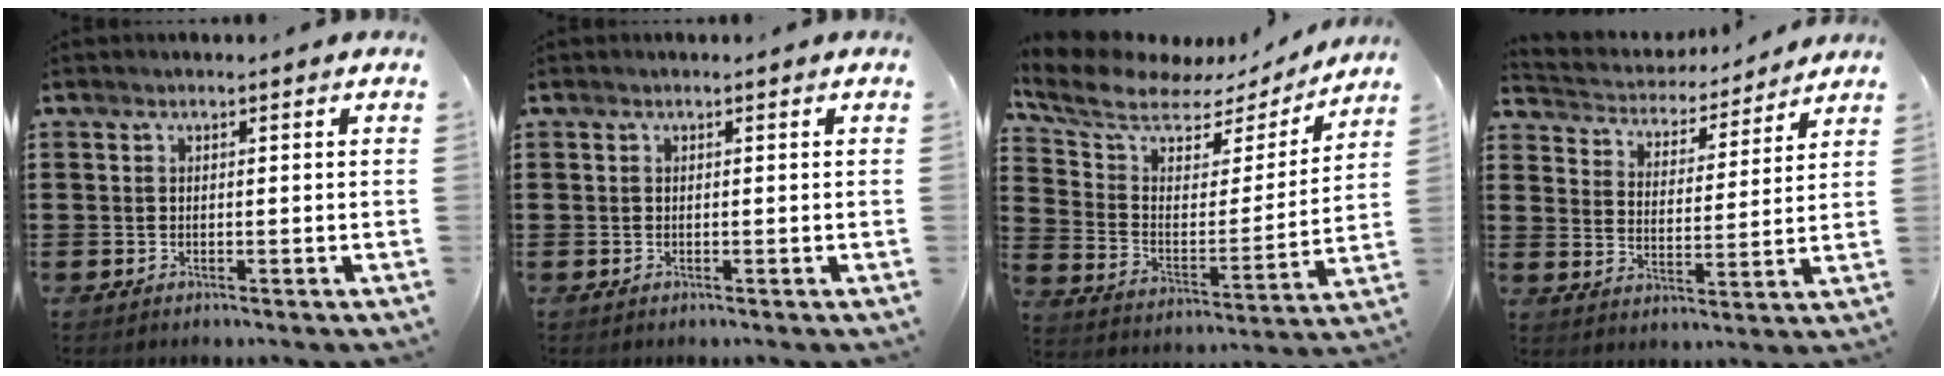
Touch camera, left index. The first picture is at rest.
{"total": 0.0}
{"total": 7.9, "force": [6.1, 3.7, 3.5], "torque": [-0.109, -0.036, 0.101]}
{"total": 4.1, "force": [4.1, 0.7, 0.0], "torque": [-0.027, -0.031, 0.064]}